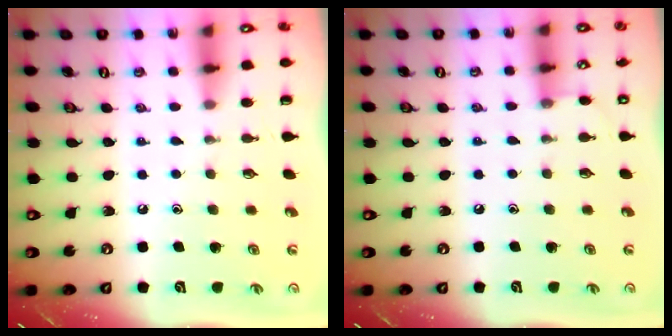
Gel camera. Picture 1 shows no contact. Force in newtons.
{"total": 3.9, "press": 3.8, "slide": 0.5}